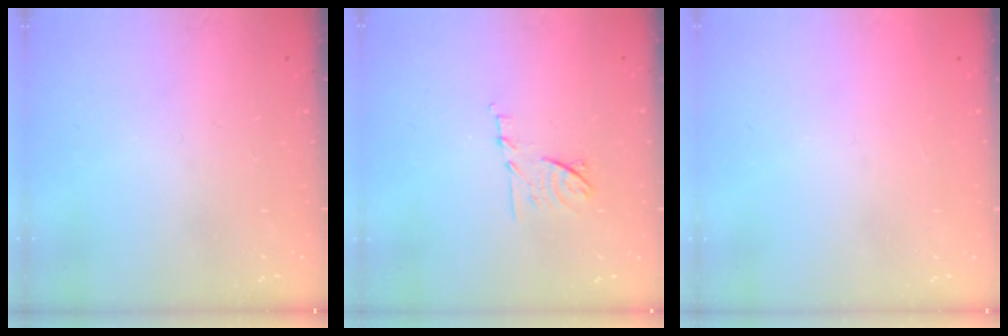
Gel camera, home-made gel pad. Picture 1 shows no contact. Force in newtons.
{"total": 8.2, "press": 8.2, "slide": 0.8}
{"total": 1.5, "press": 1.5, "slide": 0.1}